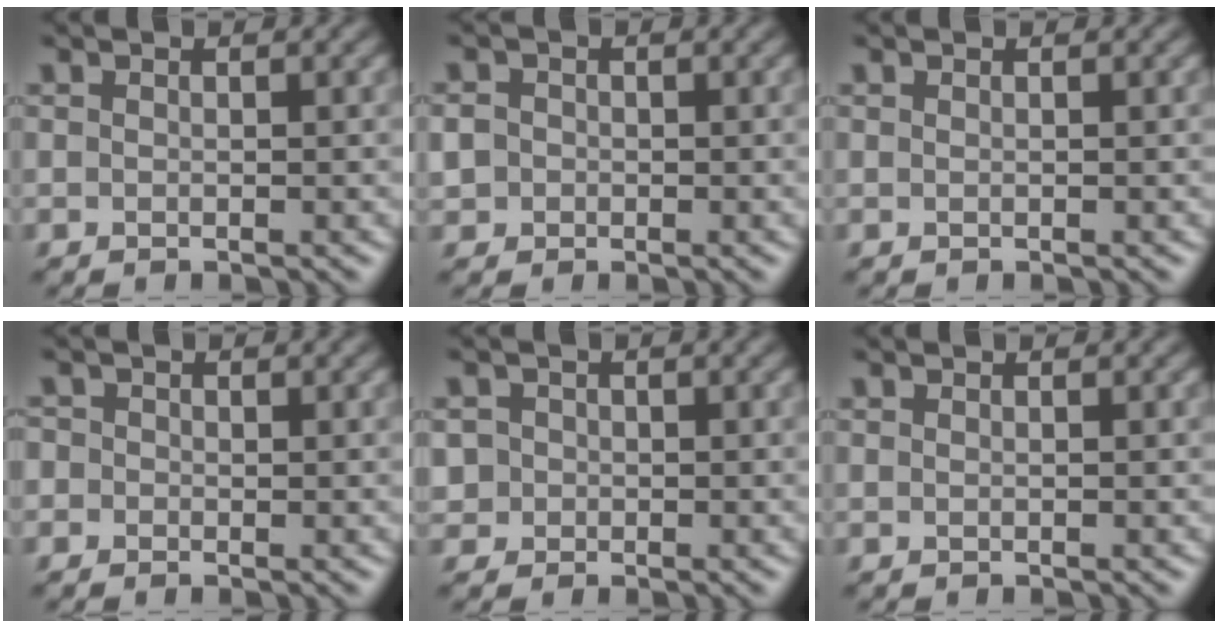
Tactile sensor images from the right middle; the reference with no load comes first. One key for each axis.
{"total": 2.3, "fx": -0.2, "fy": 2.2, "fz": 0.7, "tx": -0.007, "ty": 0.007, "tz": -0.010}
{"total": 0.0}
{"total": 1.5, "fx": 0.1, "fy": 1.4, "fz": 0.4, "tx": 0.005, "ty": 0.007, "tz": -0.015}
{"total": 2.4, "fx": 0.0, "fy": 2.3, "fz": 0.5, "tx": -0.002, "ty": 0.015, "tz": -0.007}
{"total": 0.0}